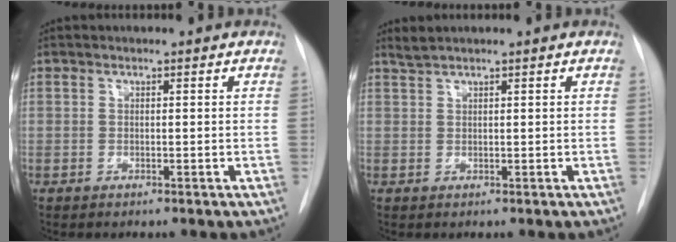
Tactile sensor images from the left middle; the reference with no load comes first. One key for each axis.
{"total": 1.3, "fx": 1.2, "fy": -0.2, "fz": 0.4, "tx": -0.010, "ty": 0.009, "tz": 0.028}